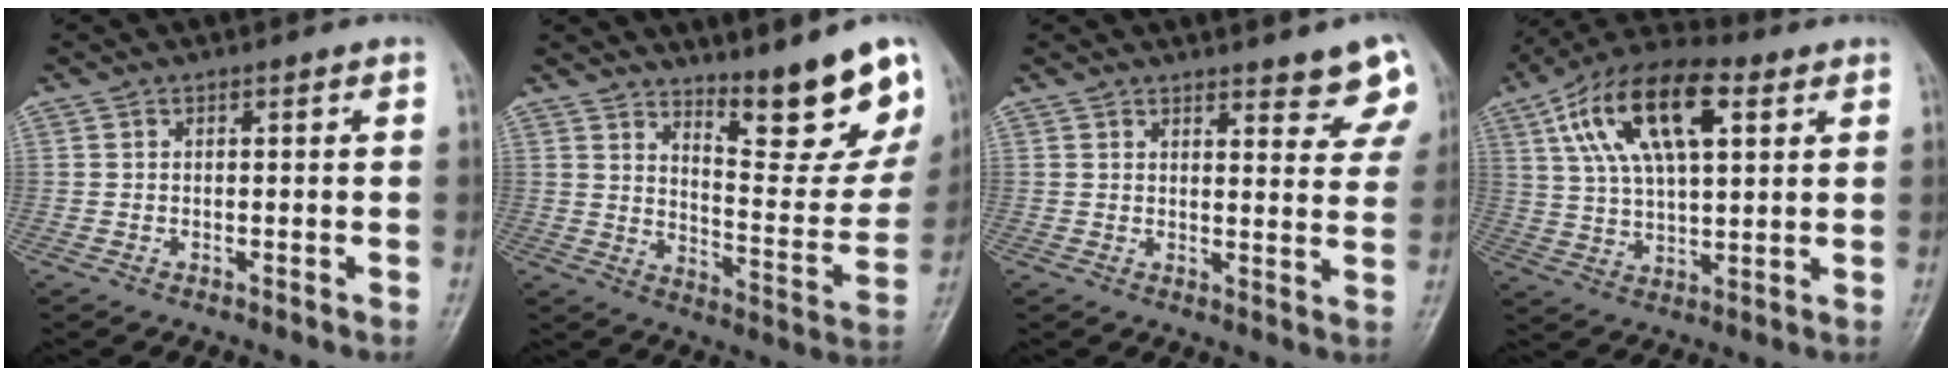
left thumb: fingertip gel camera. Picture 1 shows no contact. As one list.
[{"total": 15.5, "force": [11.3, 3.6, 10.0], "torque": [-0.092, -0.086, 0.177]}, {"total": 7.8, "force": [6.3, 2.2, 4.0], "torque": [-0.020, -0.037, 0.064]}, {"total": 17.1, "force": [6.2, 6.5, 14.5], "torque": [-0.275, 0.013, 0.109]}]